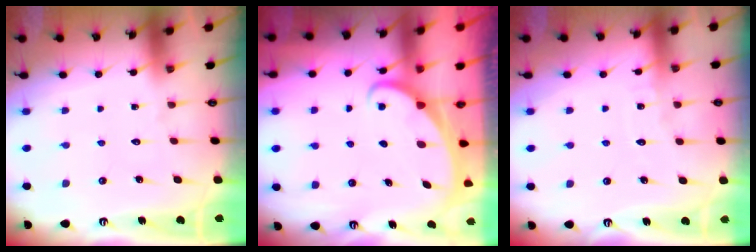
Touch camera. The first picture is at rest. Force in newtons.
{"total": 1.6, "press": 1.6, "slide": 0.0}
{"total": 3.0, "press": 3.0, "slide": 0.3}